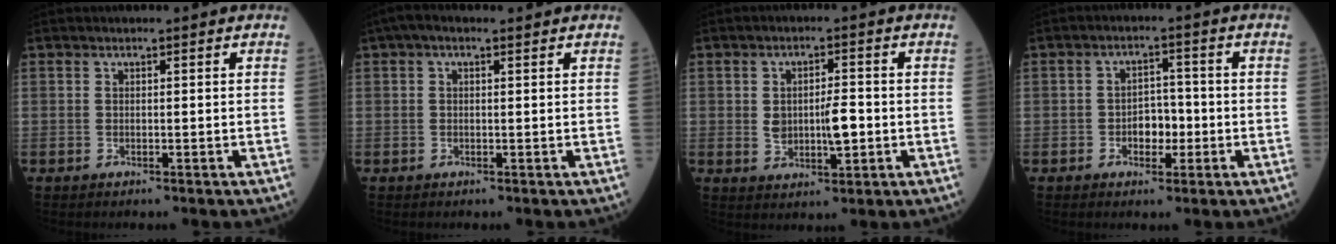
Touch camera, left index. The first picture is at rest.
{"total": 2.8, "force": [1.6, 1.1, 2.0], "torque": [-0.043, 0.025, 0.026]}
{"total": 5.9, "force": [-0.4, 2.4, 5.4], "torque": [-0.097, 0.003, -0.001]}
{"total": 4.2, "force": [-1.2, 2.6, 3.1], "torque": [-0.046, 0.010, -0.020]}